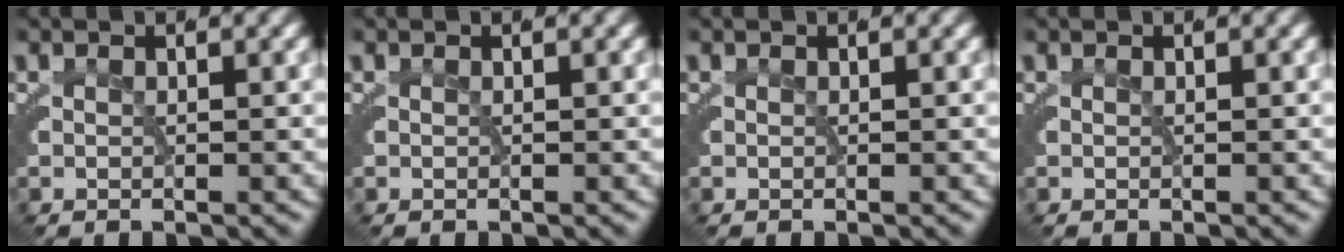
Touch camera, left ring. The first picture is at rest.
{"total": 0.0}
{"total": 0.0}
{"total": 0.0}